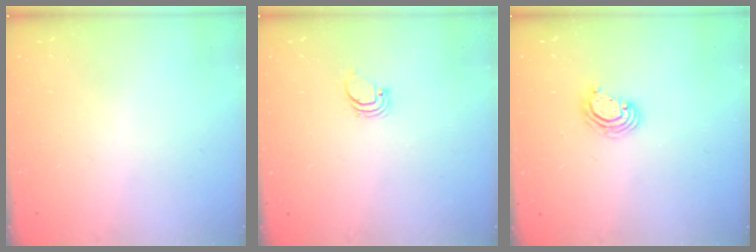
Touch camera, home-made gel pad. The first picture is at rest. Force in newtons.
{"total": 0.9, "press": 0.9, "slide": 0.0}
{"total": 3.6, "press": 3.6, "slide": 0.2}